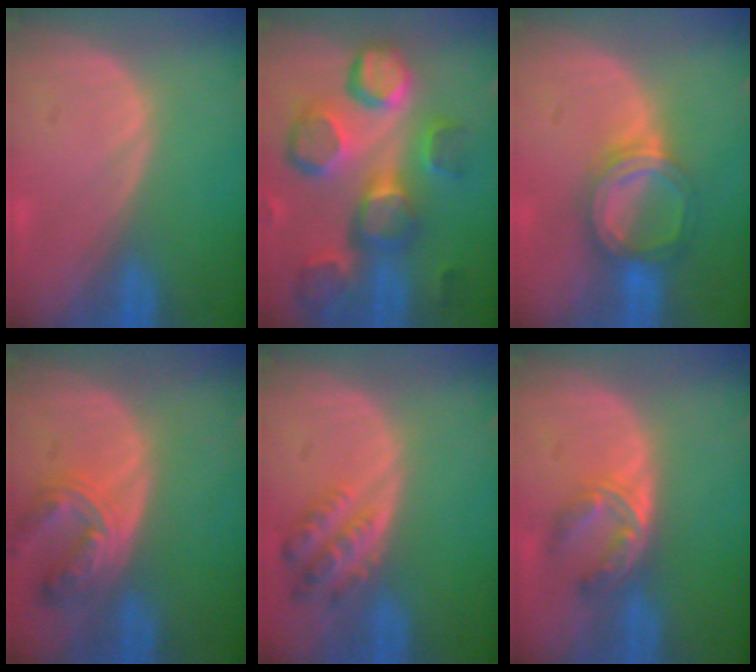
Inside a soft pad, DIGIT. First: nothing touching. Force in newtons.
{"total": 12.6, "press": 11.1, "slide": 6.0}
{"total": 6.2, "press": 5.7, "slide": 2.6}
{"total": 7.1, "press": 6.4, "slide": 3.2}
{"total": 4.8, "press": 4.8, "slide": 0.5}
{"total": 5.6, "press": 4.6, "slide": 3.2}